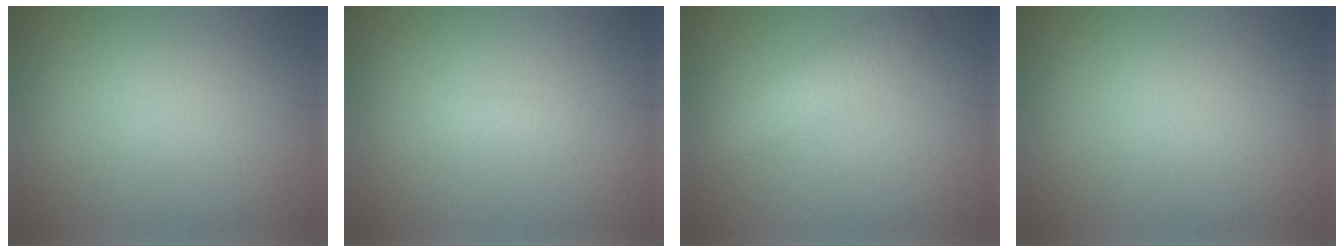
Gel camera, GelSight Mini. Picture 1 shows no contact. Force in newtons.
{"total": 0.6, "press": 0.6, "slide": 0.1}
{"total": 2.7, "press": 2.7, "slide": 0.1}
{"total": 0.0}